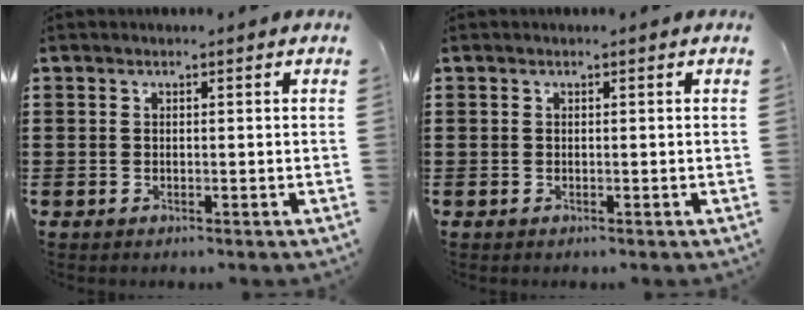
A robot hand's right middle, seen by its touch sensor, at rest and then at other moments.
{"total": 0.0}